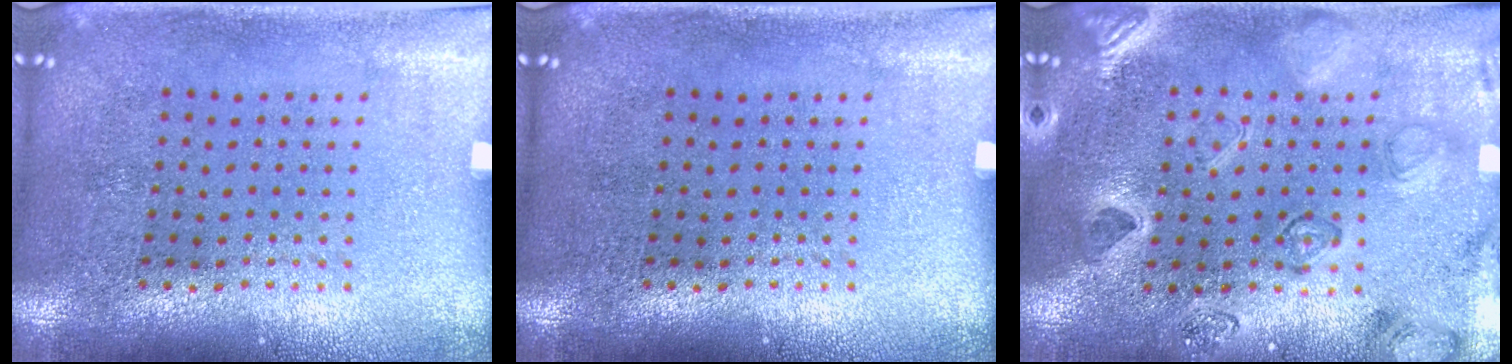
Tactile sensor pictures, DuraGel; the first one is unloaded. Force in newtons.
{"total": 0.0}
{"total": 2.4, "press": 2.3, "slide": 0.7}